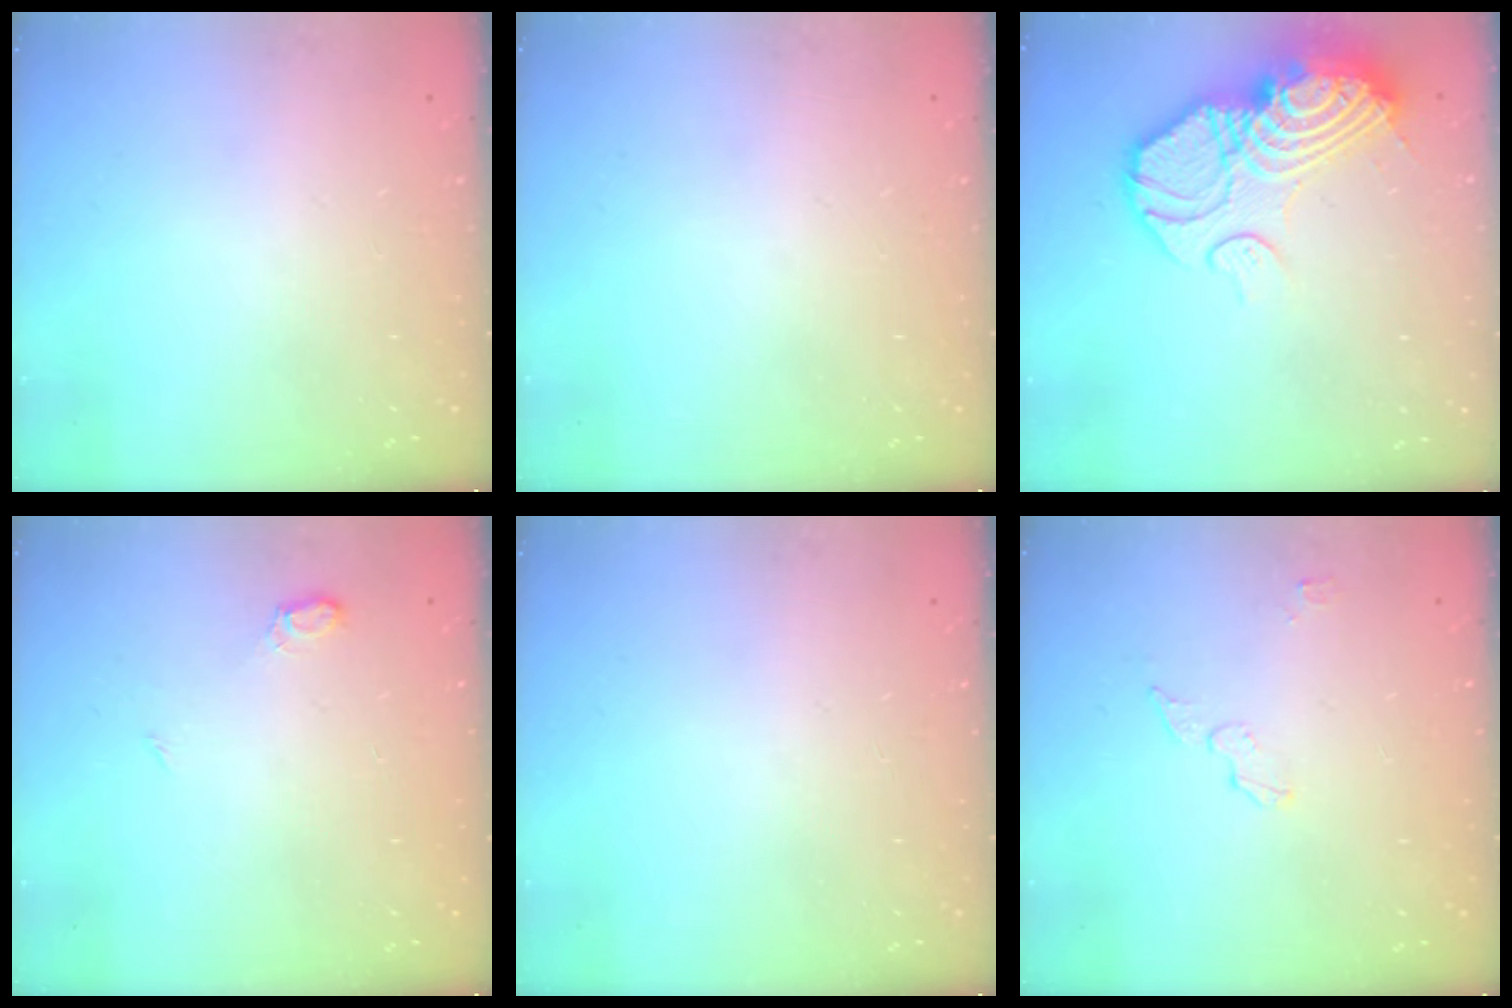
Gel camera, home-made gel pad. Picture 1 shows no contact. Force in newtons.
{"total": 0.0}
{"total": 21.8, "press": 21.7, "slide": 2.0}
{"total": 5.5, "press": 5.5, "slide": 0.7}
{"total": 0.0}
{"total": 4.5, "press": 4.5, "slide": 0.3}